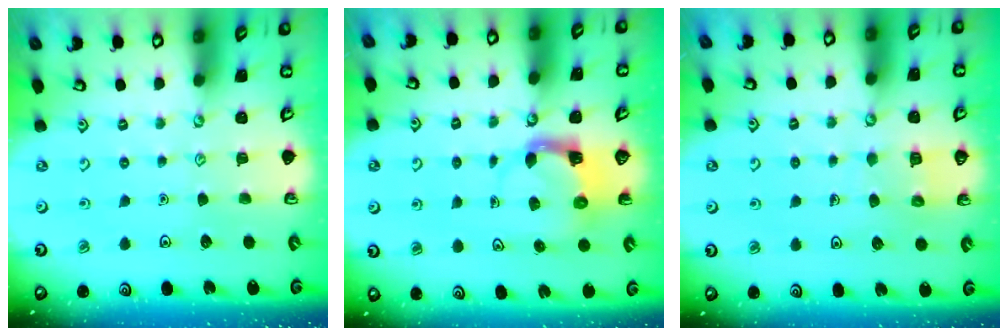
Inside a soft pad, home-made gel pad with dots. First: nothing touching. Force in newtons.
{"total": 3.9, "press": 3.9, "slide": 0.7}
{"total": 5.9, "press": 5.9, "slide": 0.6}